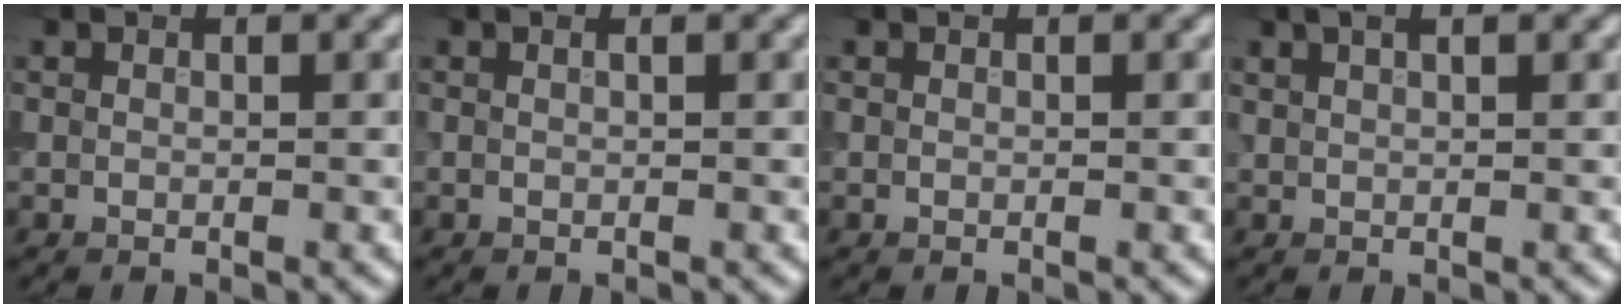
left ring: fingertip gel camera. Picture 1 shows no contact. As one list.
[{"total": 0.7, "force": [0.2, 0.3, 0.6], "torque": [-0.009, -0.002, -0.004]}, {"total": 0.0}, {"total": 2.8, "force": [1.8, 1.1, 1.8], "torque": [-0.017, 0.008, 0.011]}]